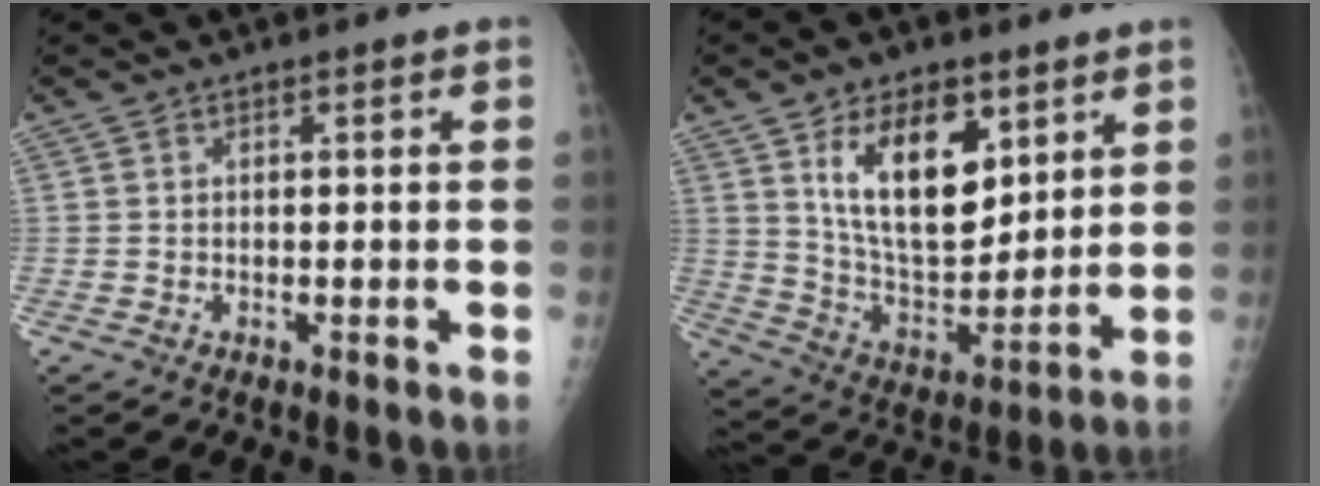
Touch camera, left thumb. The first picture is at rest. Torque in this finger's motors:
{"motor_torque": [1.31, 1.17, 1.55, -0.47, 0.31]}